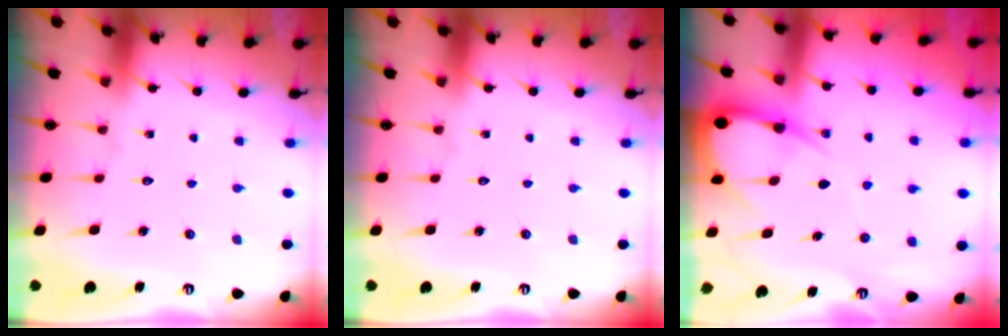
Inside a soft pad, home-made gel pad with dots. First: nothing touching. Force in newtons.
{"total": 0.0}
{"total": 8.9, "press": 8.8, "slide": 0.9}